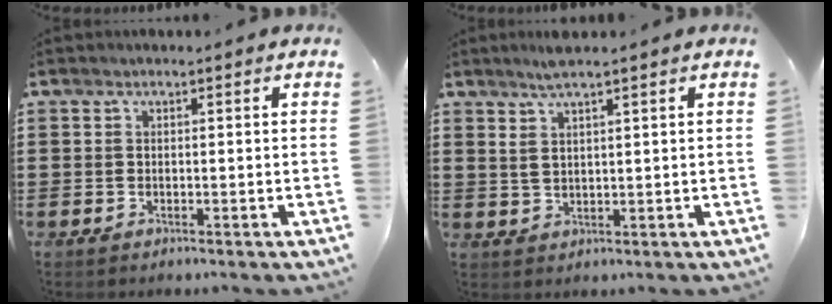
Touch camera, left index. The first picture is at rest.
{"total": 3.1, "force": [2.1, 0.5, 2.2], "torque": [-0.047, 0.004, 0.037]}